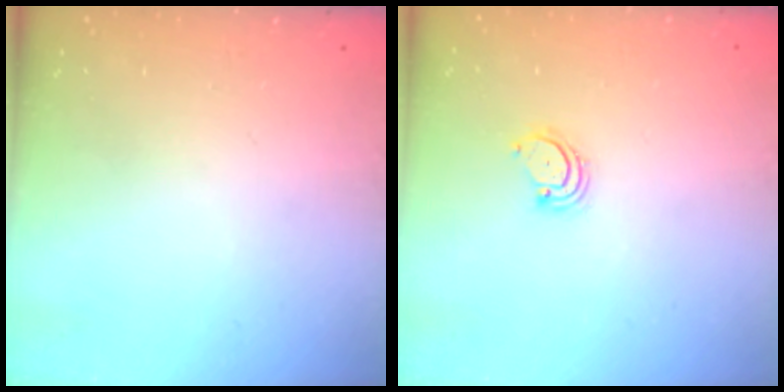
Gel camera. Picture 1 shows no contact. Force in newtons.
{"total": 3.0, "press": 3.0, "slide": 0.4}